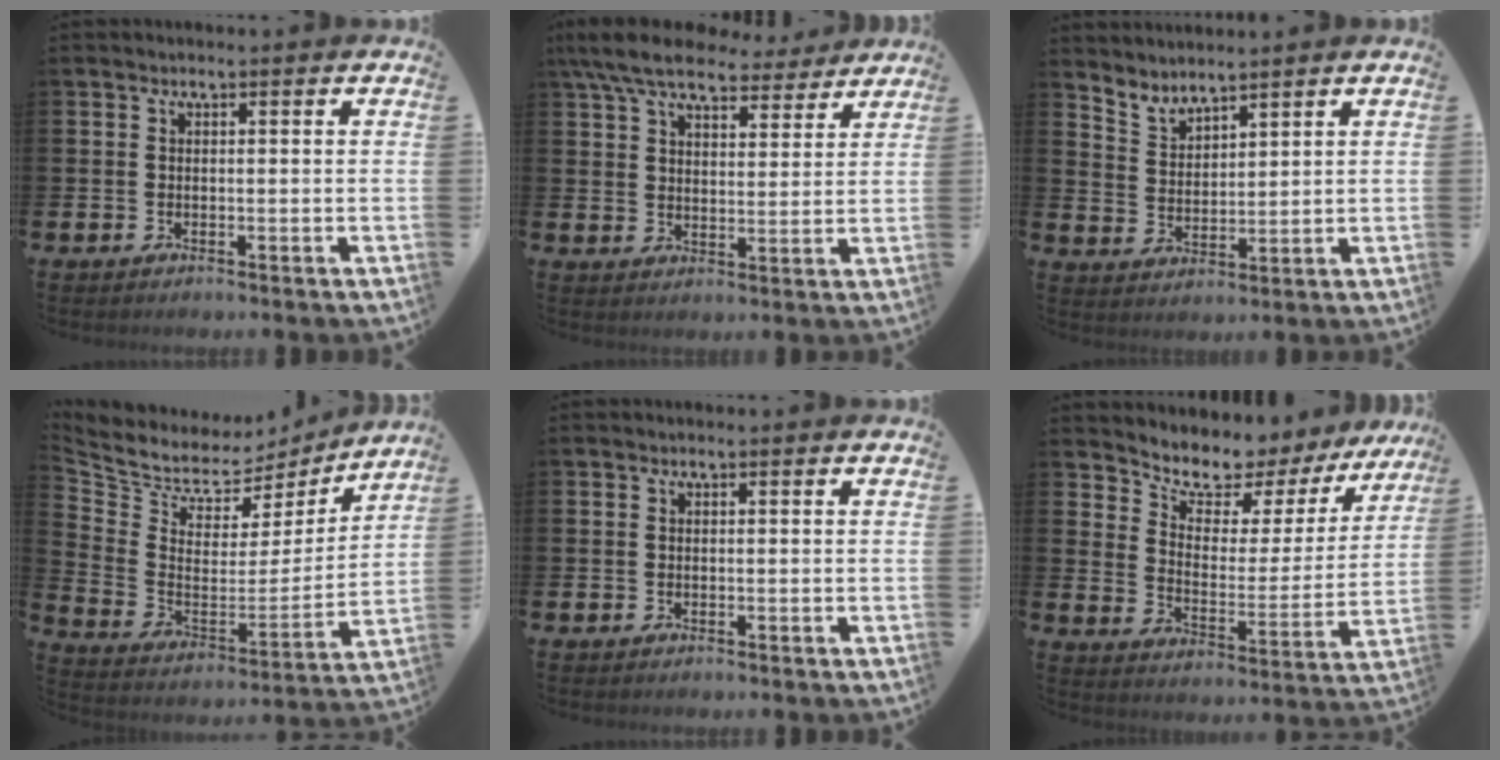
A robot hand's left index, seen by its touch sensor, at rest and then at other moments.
{"total": 8.5, "force": [7.5, 2.6, 3.0], "torque": [-0.072, -0.039, 0.135]}
{"total": 3.8, "force": [3.8, 0.1, -0.2], "torque": [-0.010, -0.026, 0.070]}
{"total": 7.1, "force": [6.5, 2.7, 0.5], "torque": [-0.056, -0.058, 0.109]}
{"total": 0.0}
{"total": 7.8, "force": [7.2, 2.6, 1.6], "torque": [-0.064, -0.058, 0.122]}